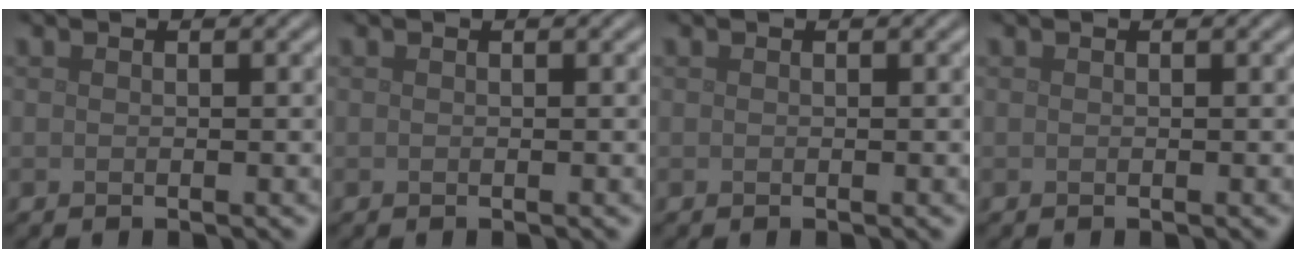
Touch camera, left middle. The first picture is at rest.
{"total": 0.0}
{"total": 0.0}
{"total": 0.0}